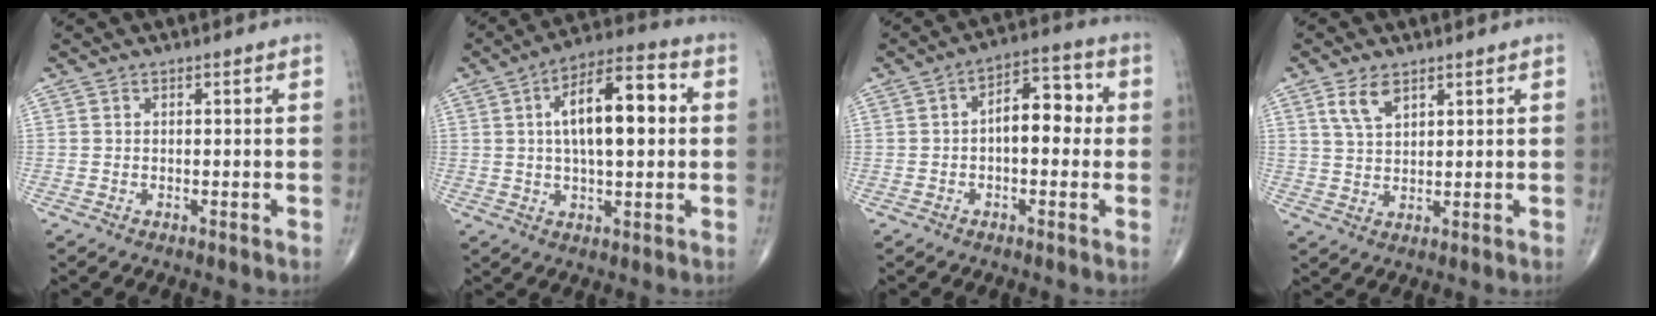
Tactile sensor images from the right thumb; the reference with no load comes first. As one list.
[{"total": 14.4, "force": [2.2, 5.8, 13.0], "torque": [-0.202, 0.020, 0.029]}, {"total": 8.7, "force": [0.2, 4.7, 7.3], "torque": [-0.082, 0.029, -0.006]}, {"total": 4.9, "force": [2.8, 2.4, 3.1], "torque": [-0.056, -0.012, 0.059]}]